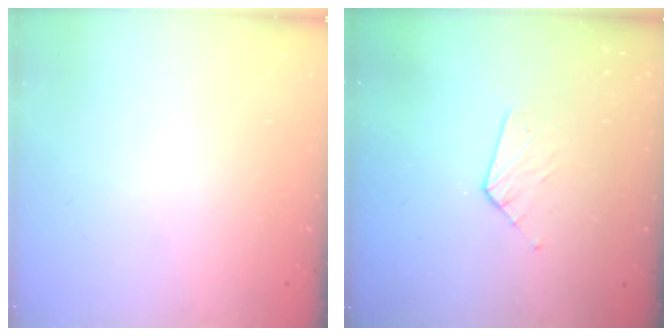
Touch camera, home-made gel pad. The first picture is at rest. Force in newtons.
{"total": 3.6, "press": 3.6, "slide": 0.3}